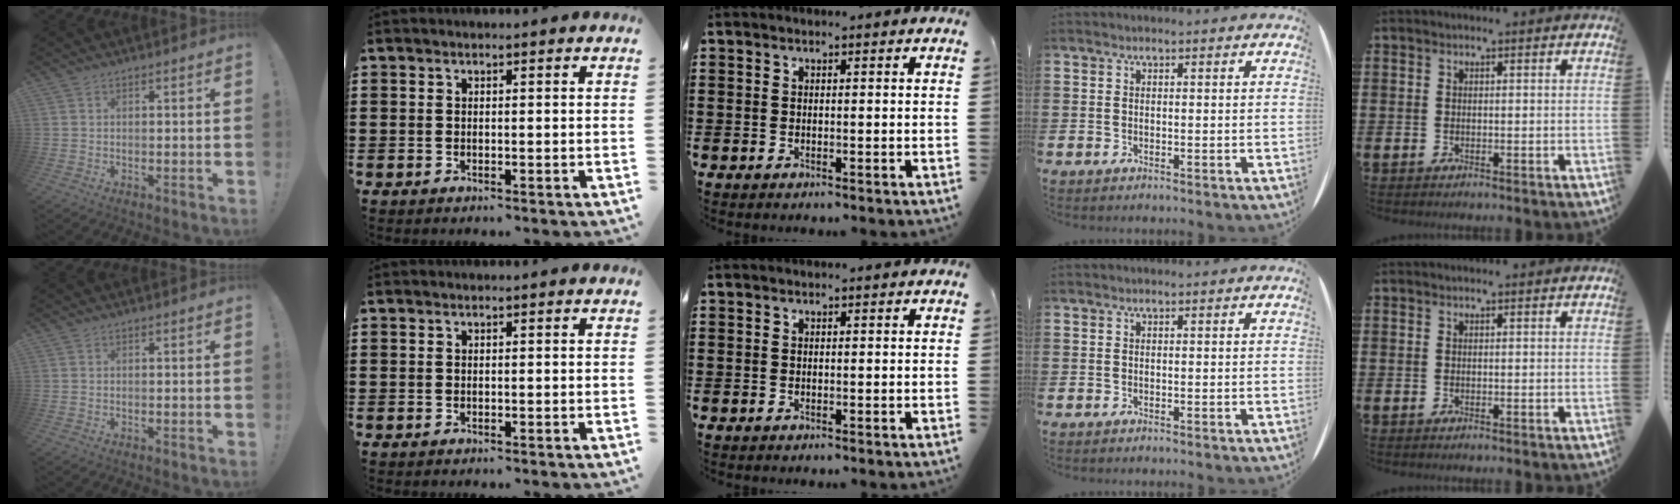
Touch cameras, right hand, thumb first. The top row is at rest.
{}